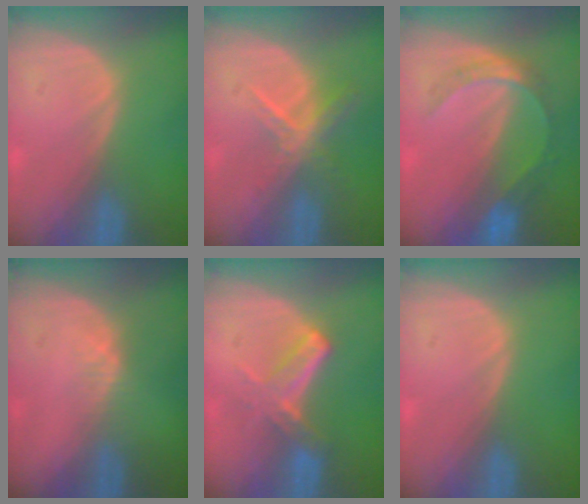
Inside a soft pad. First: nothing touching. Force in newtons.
{"total": 5.6, "press": 4.8, "slide": 2.8}
{"total": 6.3, "press": 5.4, "slide": 3.2}
{"total": 1.4, "press": 1.2, "slide": 0.7}
{"total": 5.8, "press": 5.4, "slide": 2.1}
{"total": 0.0}